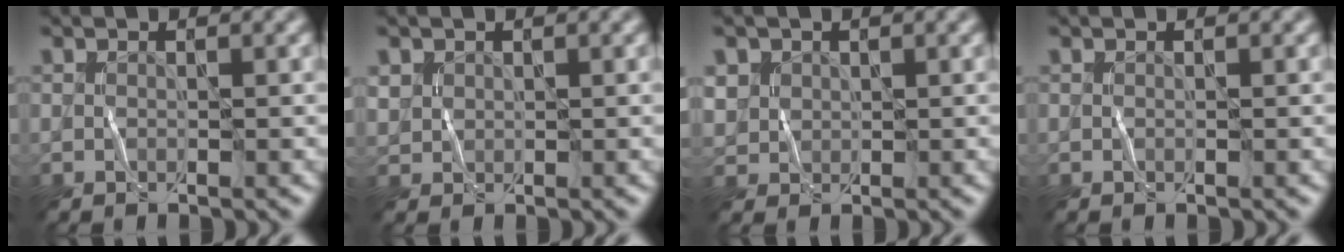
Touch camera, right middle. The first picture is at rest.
{"total": 1.2, "force": [0.7, 0.9, -0.2], "torque": [-0.006, 0.000, 0.014]}
{"total": 1.9, "force": [0.8, 1.7, 0.0], "torque": [-0.023, 0.000, 0.025]}
{"total": 0.0}